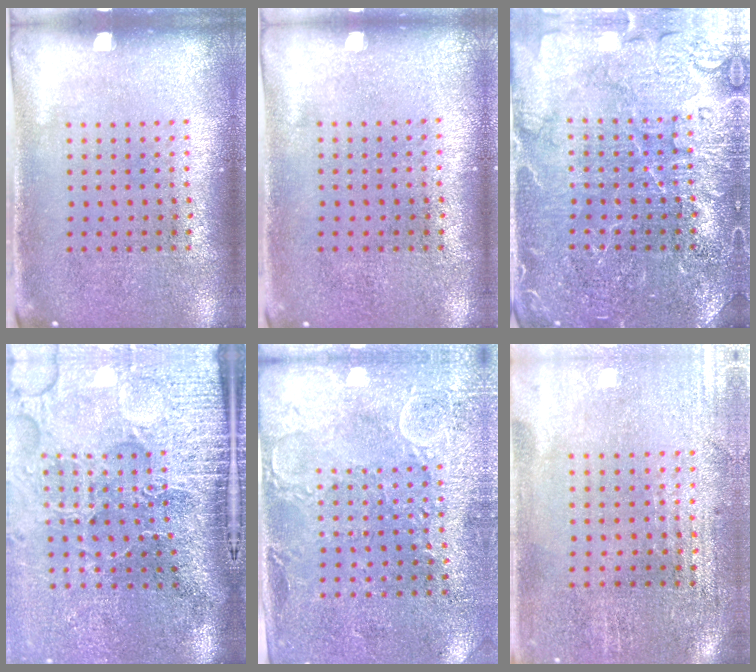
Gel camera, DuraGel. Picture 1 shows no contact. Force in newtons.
{"total": 0.0}
{"total": 4.3, "press": 4.2, "slide": 0.7}
{"total": 5.1, "press": 4.1, "slide": 3.1}
{"total": 2.9, "press": 2.6, "slide": 1.2}
{"total": 0.6, "press": 0.5, "slide": 0.4}